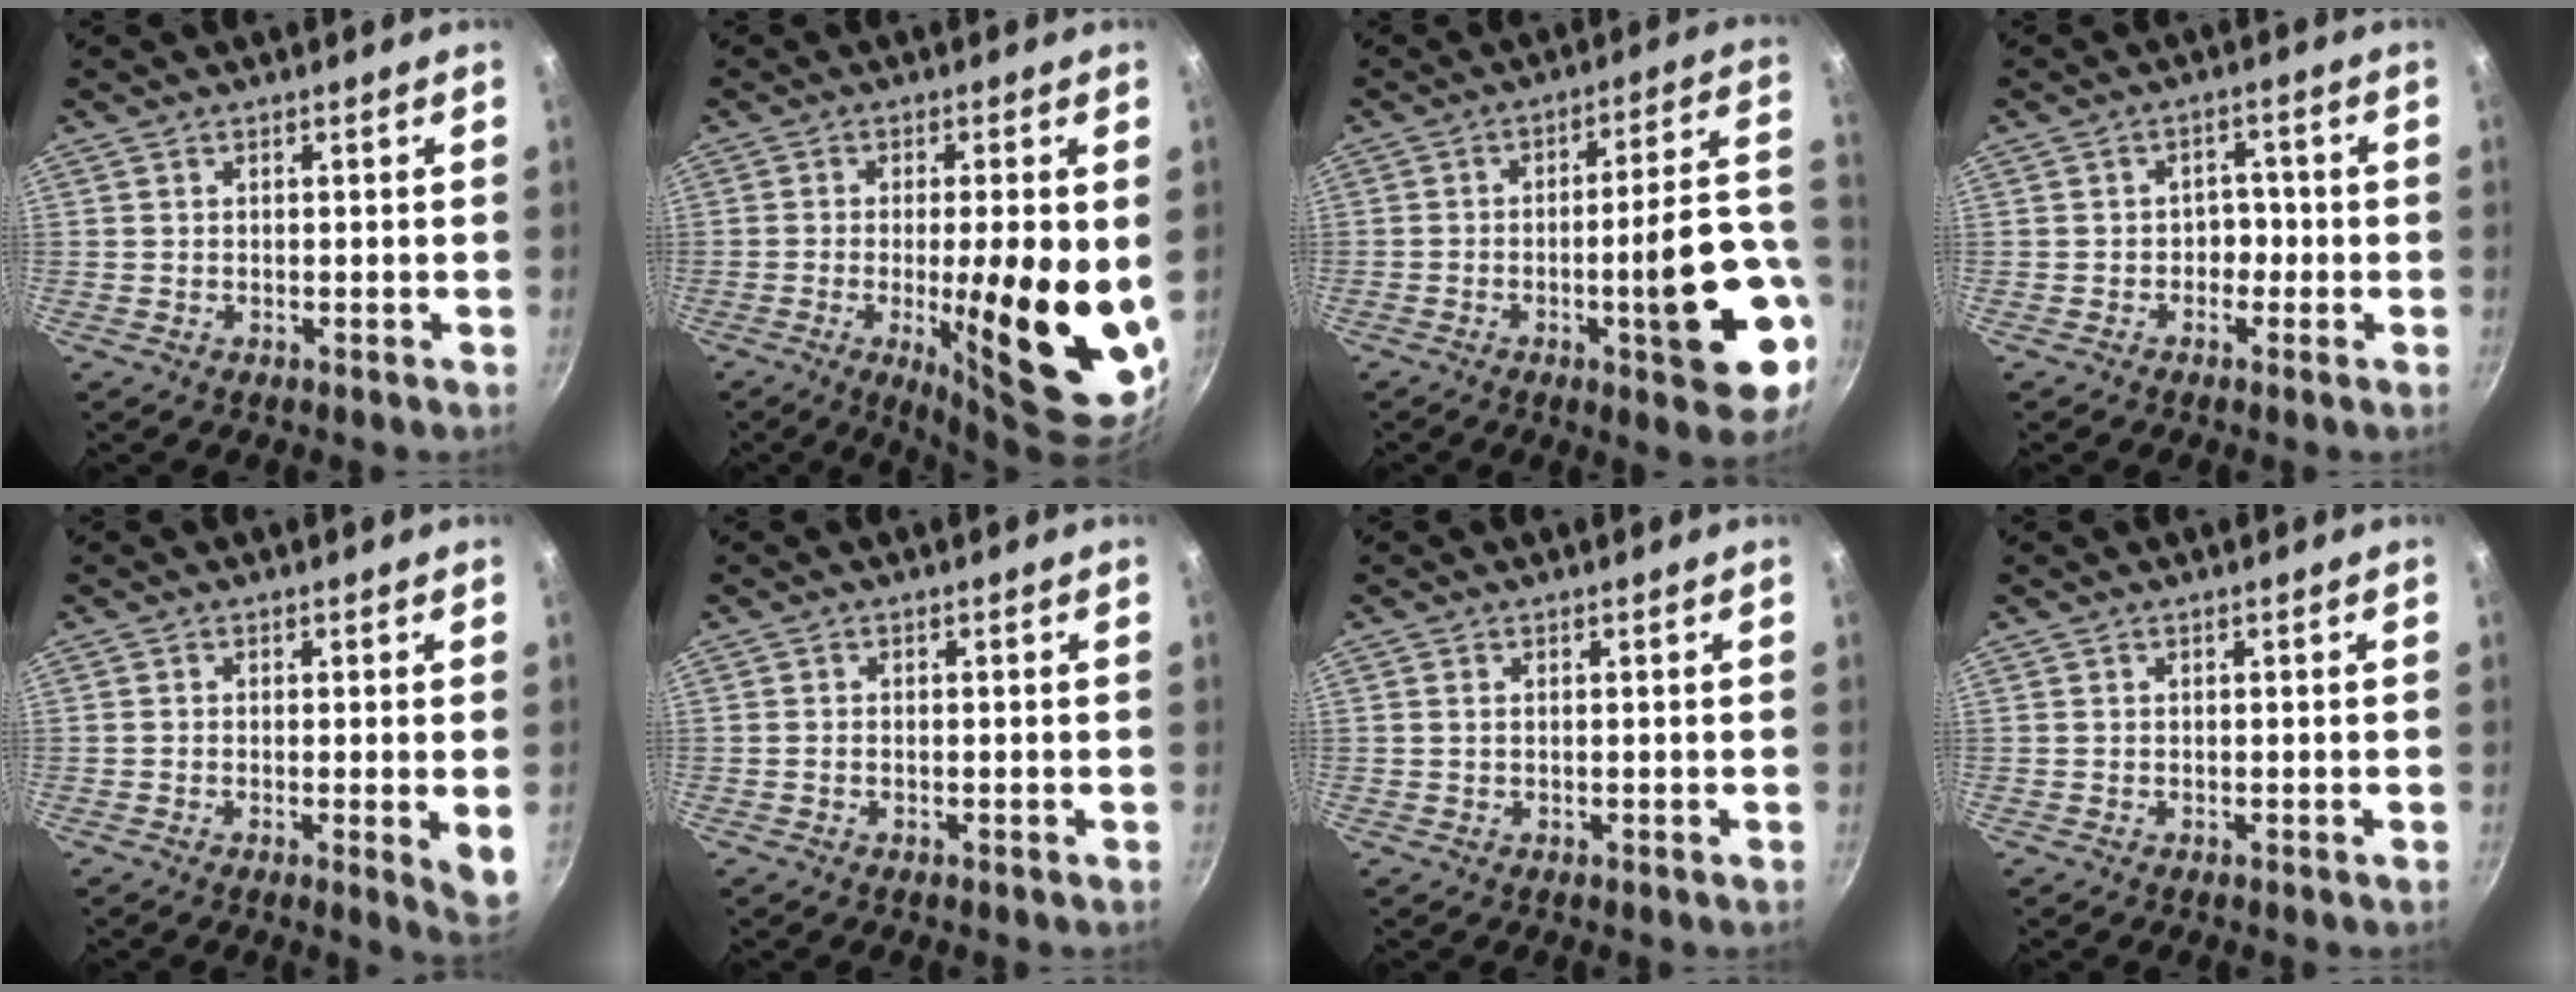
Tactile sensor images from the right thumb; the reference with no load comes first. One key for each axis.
{"total": 17.9, "fx": -2.1, "fy": 4.0, "fz": 17.3, "tx": -0.245, "ty": -0.015, "tz": -0.027}
{"total": 18.0, "fx": -4.7, "fy": 4.4, "fz": 16.8, "tx": -0.209, "ty": 0.030, "tz": -0.061}
{"total": 3.3, "fx": -1.1, "fy": 2.6, "fz": 1.6, "tx": 0.011, "ty": 0.017, "tz": -0.019}
{"total": 4.5, "fx": -0.4, "fy": 0.5, "fz": 4.4, "tx": -0.062, "ty": -0.013, "tz": -0.007}
{"total": 0.6, "fx": -0.2, "fy": 0.4, "fz": 0.4, "tx": -0.008, "ty": 0.003, "tz": -0.005}
{"total": 0.6, "fx": 0.2, "fy": 0.3, "fz": 0.5, "tx": -0.010, "ty": 0.000, "tz": 0.003}
{"total": 0.0}